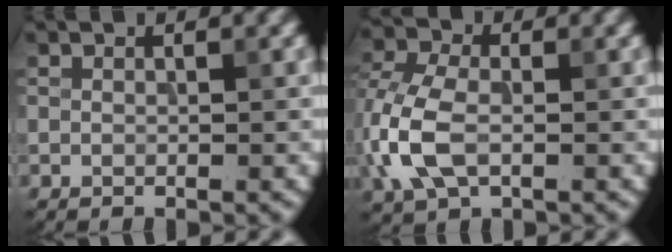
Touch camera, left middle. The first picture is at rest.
{"total": 6.4, "force": [-1.1, 4.1, 4.7], "torque": [-0.124, 0.002, -0.031]}